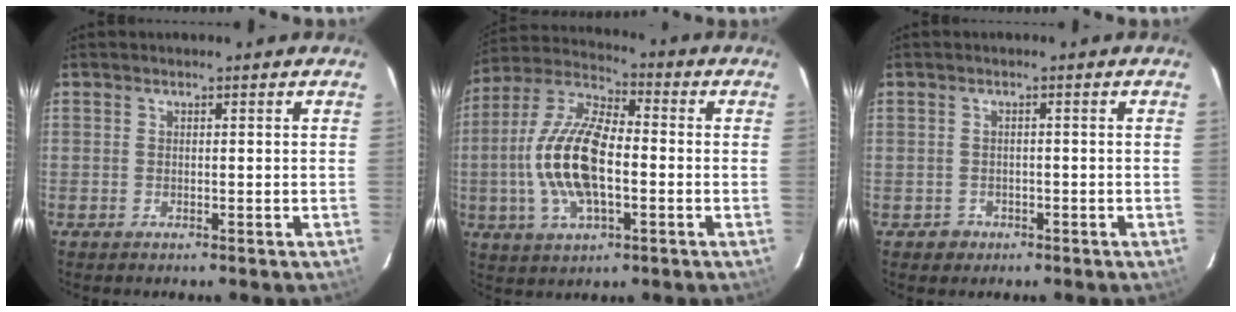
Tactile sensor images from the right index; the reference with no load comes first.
{"total": 16.2, "force": [-2.3, 7.0, 14.4], "torque": [-0.299, 0.006, -0.048]}
{"total": 2.6, "force": [-1.0, 2.3, 0.2], "torque": [-0.008, 0.005, -0.012]}